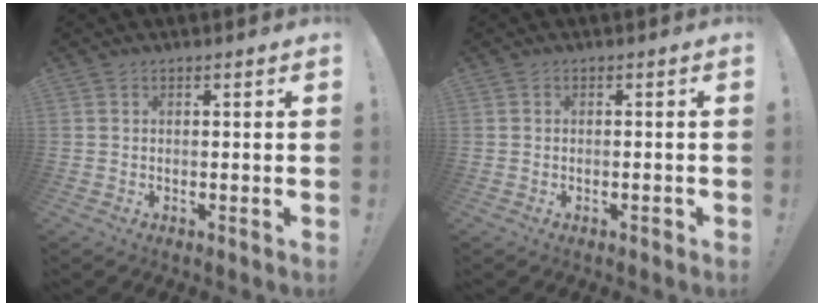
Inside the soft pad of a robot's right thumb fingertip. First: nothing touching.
{"total": 1.0, "force": [-0.6, 0.3, 0.7], "torque": [-0.013, 0.003, -0.009]}